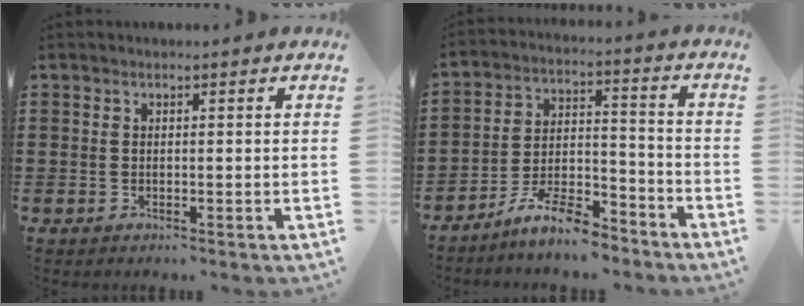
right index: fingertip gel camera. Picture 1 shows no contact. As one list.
[{"total": 9.0, "force": [-7.9, 1.5, 3.9], "torque": [-0.071, 0.022, -0.150]}]